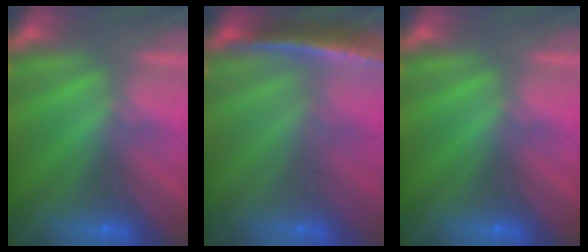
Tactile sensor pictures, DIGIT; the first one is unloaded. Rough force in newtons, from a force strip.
{"total": 1.0}
{"total": 0.0}